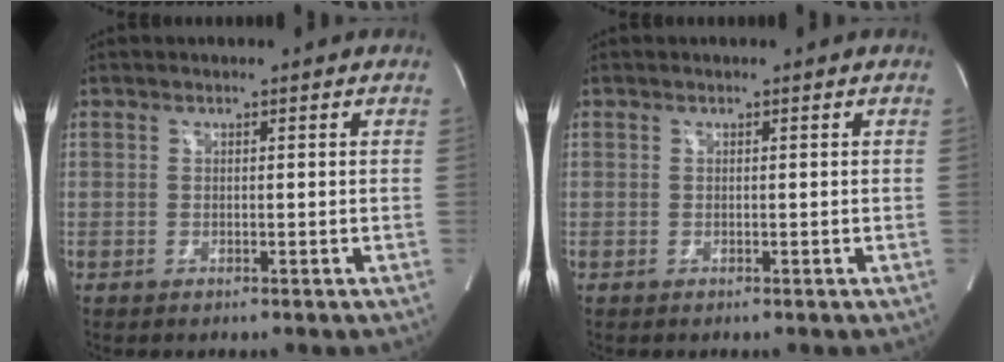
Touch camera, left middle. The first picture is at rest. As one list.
[{"total": 0.0}]